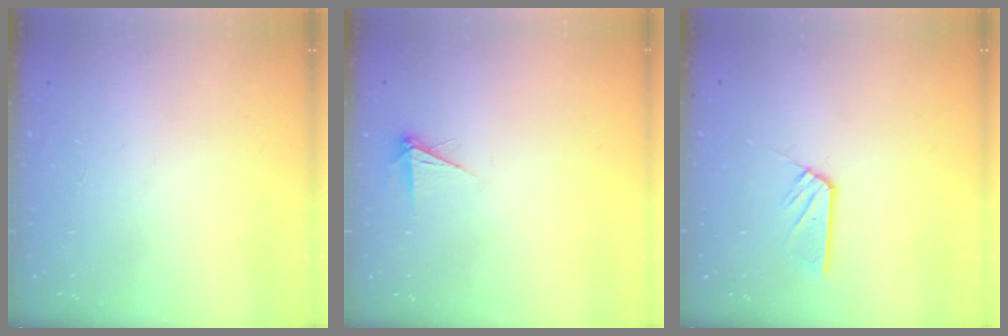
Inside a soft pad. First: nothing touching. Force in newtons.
{"total": 4.1, "press": 4.1, "slide": 0.5}
{"total": 5.8, "press": 5.8, "slide": 0.3}